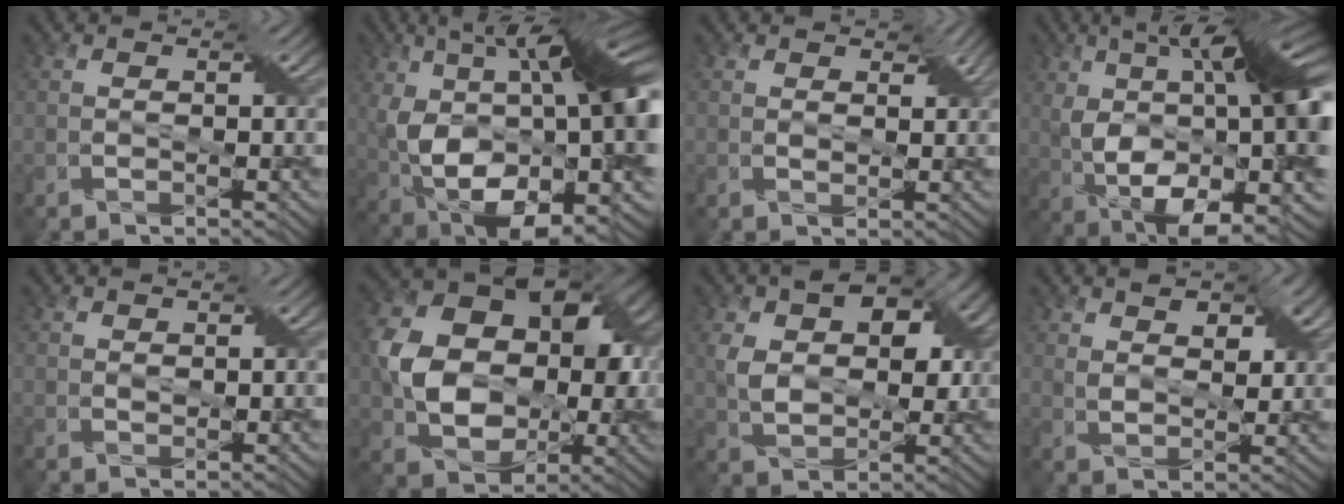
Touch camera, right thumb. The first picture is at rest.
{"total": 19.8, "force": [1.0, 10.5, 16.7], "torque": [-0.289, -0.011, 0.033]}
{"total": 2.2, "force": [1.1, 1.4, 1.3], "torque": [-0.027, -0.002, 0.019]}
{"total": 18.5, "force": [0.8, 8.5, 16.4], "torque": [-0.255, -0.002, 0.021]}
{"total": 0.7, "force": [0.4, 0.5, 0.4], "torque": [-0.012, -0.001, 0.011]}
{"total": 13.2, "force": [0.7, 9.9, 8.7], "torque": [-0.159, 0.006, 0.017]}
{"total": 10.7, "force": [2.9, 6.8, 7.6], "torque": [-0.144, 0.004, 0.047]}
{"total": 7.1, "force": [3.5, 4.1, 4.6], "torque": [-0.082, 0.000, 0.058]}